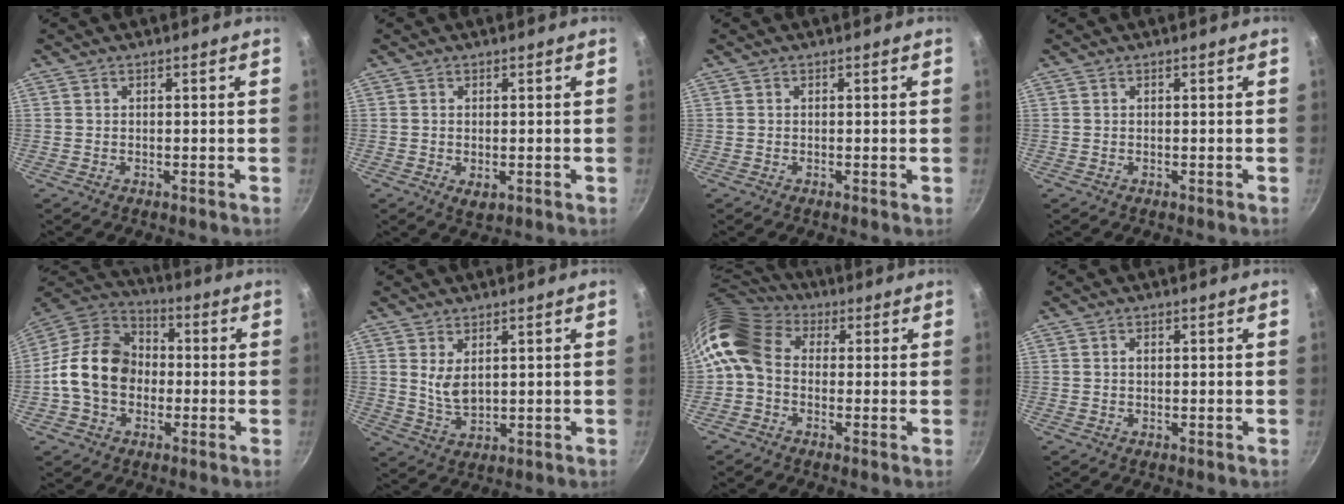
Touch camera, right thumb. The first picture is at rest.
{"total": 2.4, "force": [-0.4, 1.4, 1.9], "torque": [-0.031, -0.007, -0.004]}
{"total": 0.0}
{"total": 0.0}
{"total": 15.4, "force": [-1.6, 12.0, 9.6], "torque": [-0.135, 0.037, -0.047]}
{"total": 4.8, "force": [1.7, 2.5, 3.7], "torque": [-0.061, -0.022, 0.039]}
{"total": 11.5, "force": [0.0, 8.9, 7.3], "torque": [-0.137, 0.032, -0.023]}
{"total": 0.7, "force": [0.1, 0.5, 0.5], "torque": [-0.007, 0.003, 0.003]}